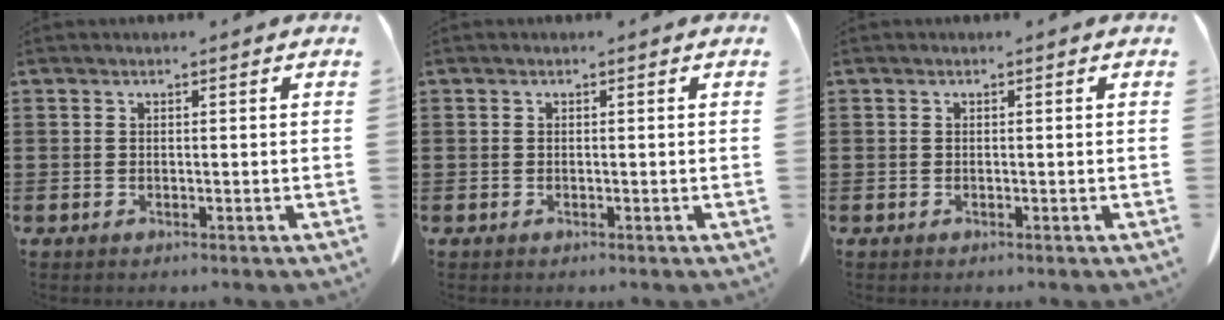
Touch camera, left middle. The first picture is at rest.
{"total": 0.0}
{"total": 0.0}